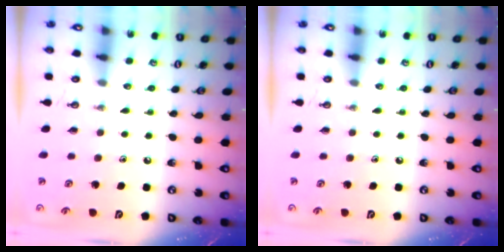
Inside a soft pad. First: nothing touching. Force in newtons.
{"total": 0.0}